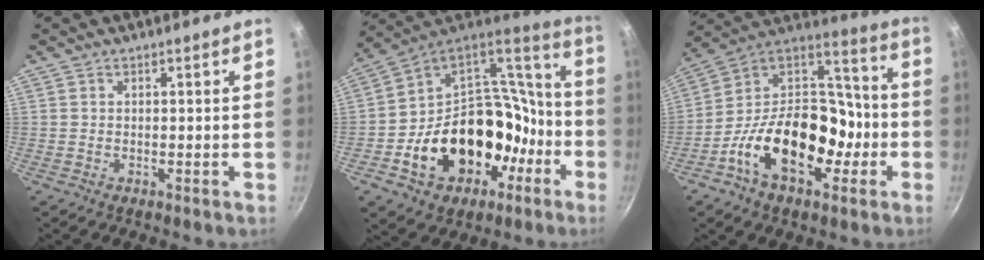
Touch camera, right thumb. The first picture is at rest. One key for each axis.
{"total": 26.6, "fx": -8.3, "fy": 20.0, "fz": 15.4, "tx": -0.222, "ty": 0.082, "tz": -0.108}
{"total": 23.1, "fx": -7.8, "fy": 14.6, "fz": 16.1, "tx": -0.232, "ty": 0.074, "tz": -0.143}